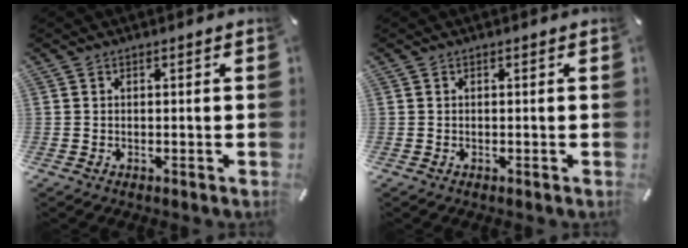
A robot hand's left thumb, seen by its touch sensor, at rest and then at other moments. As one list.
[{"total": 0.0}]